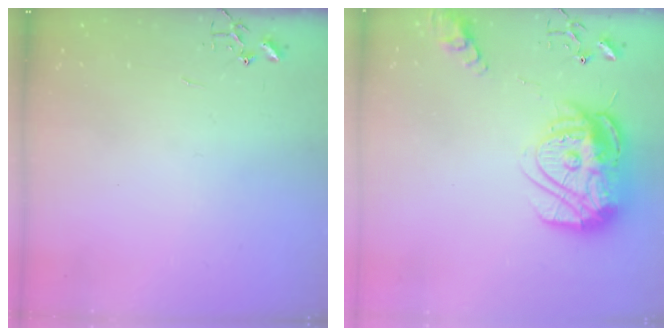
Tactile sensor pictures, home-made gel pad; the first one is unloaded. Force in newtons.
{"total": 18.8, "press": 18.8, "slide": 1.8}